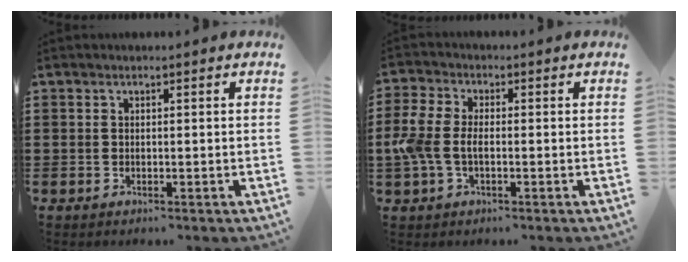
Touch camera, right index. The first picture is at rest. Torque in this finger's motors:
{"motor_torque": [0.74, 0.13, 0.46, 0.15]}